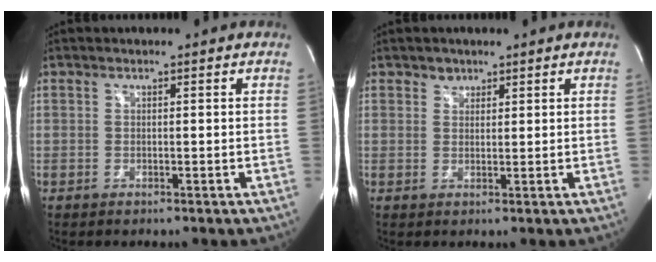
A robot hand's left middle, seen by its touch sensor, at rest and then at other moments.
{"total": 1.6, "force": [1.1, 1.1, 0.1], "torque": [0.006, -0.001, 0.015]}